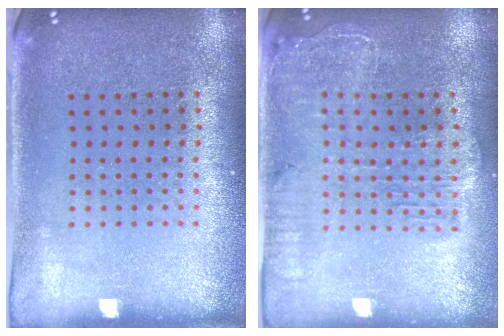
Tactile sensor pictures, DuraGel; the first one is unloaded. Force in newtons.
{"total": 2.0, "press": 1.8, "slide": 0.8}